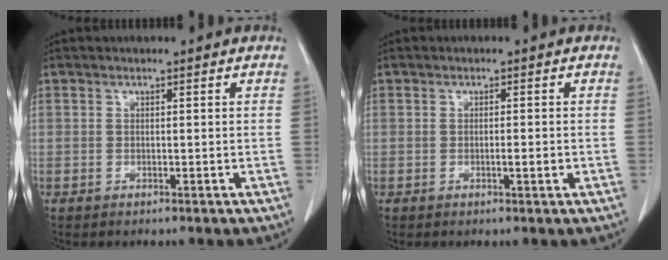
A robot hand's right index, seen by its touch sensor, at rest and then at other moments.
{"total": 1.6, "force": [-0.4, 0.2, 1.5], "torque": [-0.027, -0.002, -0.004]}